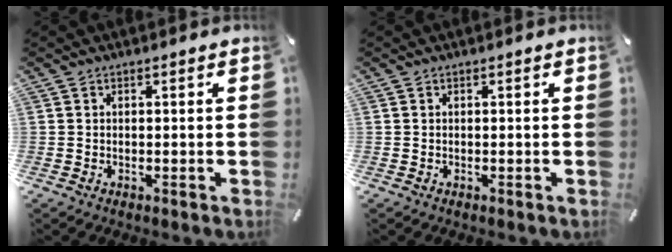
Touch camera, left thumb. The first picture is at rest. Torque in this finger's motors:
{"motor_torque": [0.02, -0.02, 0.00, 0.05, 0.00]}